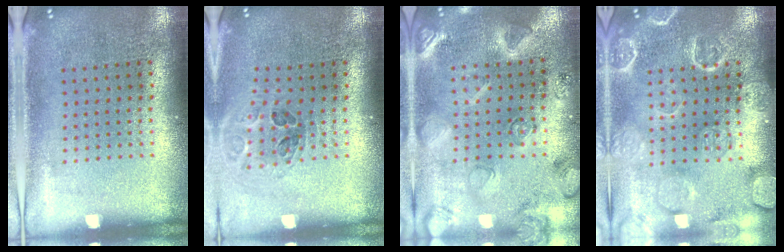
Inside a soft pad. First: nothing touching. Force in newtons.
{"total": 1.0, "press": 0.9, "slide": 0.1}
{"total": 2.7, "press": 2.7, "slide": 0.4}
{"total": 5.0, "press": 5.0, "slide": 0.8}